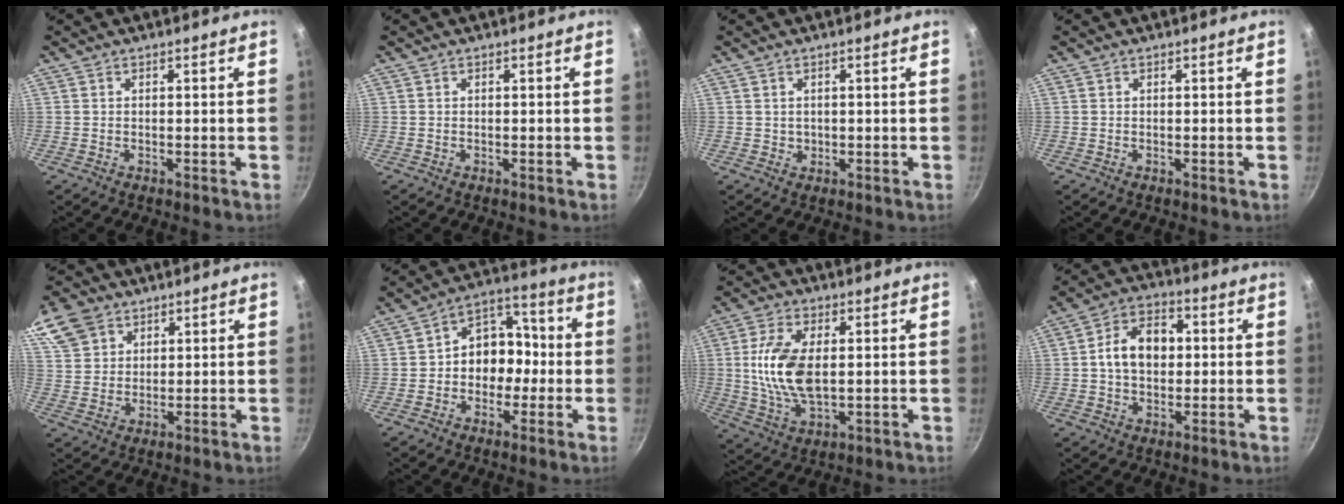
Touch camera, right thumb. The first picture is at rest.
{"total": 0.0}
{"total": 0.9, "force": [0.3, 0.8, 0.2], "torque": [0.002, -0.001, 0.005]}
{"total": 0.0}
{"total": 9.8, "force": [5.6, 7.1, 3.7], "torque": [-0.058, -0.006, 0.108]}
{"total": 10.6, "force": [-1.3, 8.6, 6.0], "torque": [-0.024, 0.045, -0.034]}
{"total": 12.5, "force": [1.1, 6.7, 10.5], "torque": [-0.204, -0.001, 0.023]}
{"total": 10.8, "force": [0.8, 7.6, 7.6], "torque": [-0.096, 0.021, 0.001]}